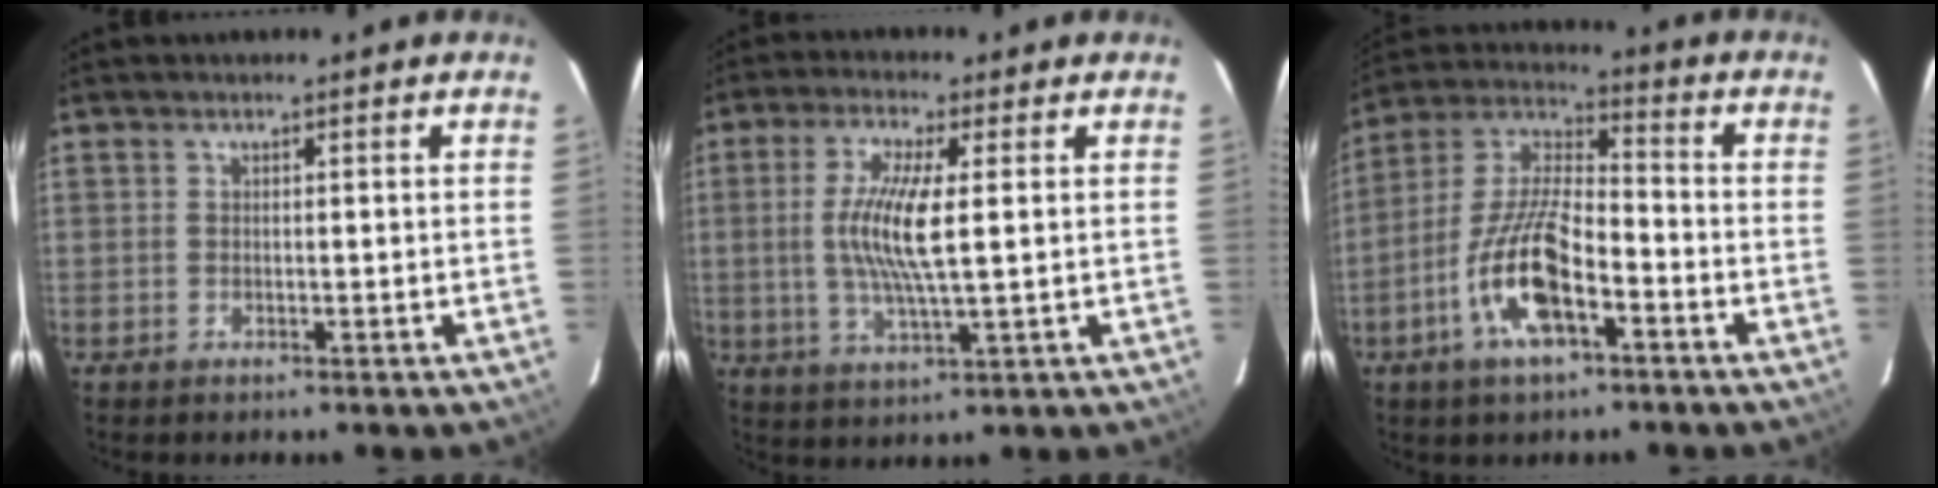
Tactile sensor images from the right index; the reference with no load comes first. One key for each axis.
{"total": 9.8, "fx": 0.8, "fy": 1.5, "fz": 9.7, "tx": -0.191, "ty": -0.003, "tz": 0.016}
{"total": 14.1, "fx": -6.2, "fy": 4.8, "fz": 11.8, "tx": -0.249, "ty": -0.004, "tz": -0.120}